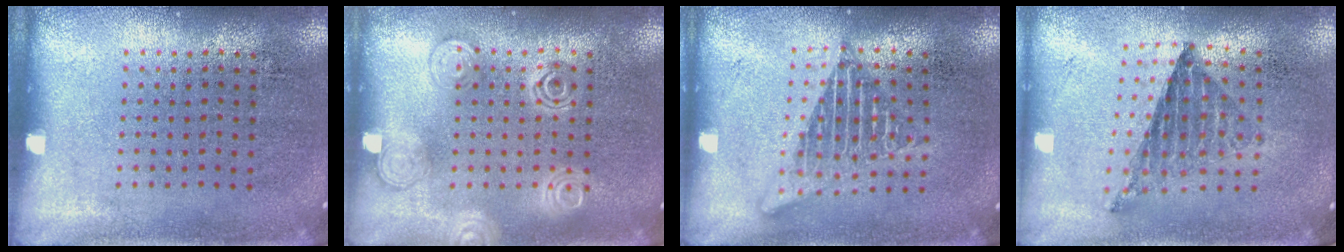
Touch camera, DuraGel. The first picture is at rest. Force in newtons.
{"total": 2.6, "press": 2.5, "slide": 0.3}
{"total": 1.7, "press": 1.7, "slide": 0.2}
{"total": 0.8, "press": 0.8, "slide": 0.1}